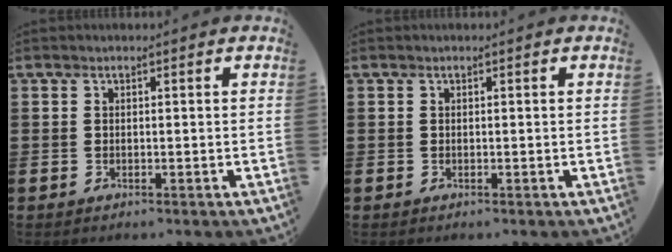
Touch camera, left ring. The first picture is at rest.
{"total": 0.0}